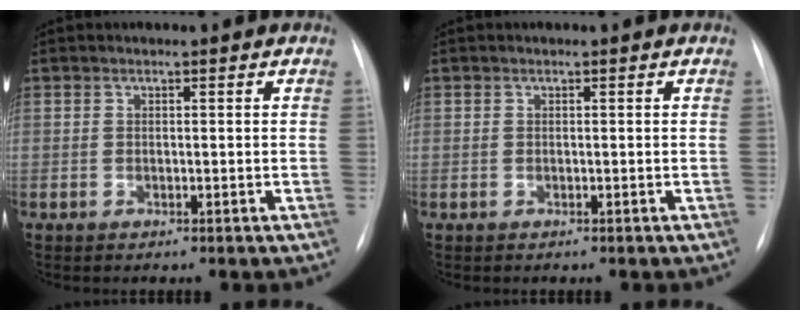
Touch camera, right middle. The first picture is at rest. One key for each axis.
{"total": 0.0}